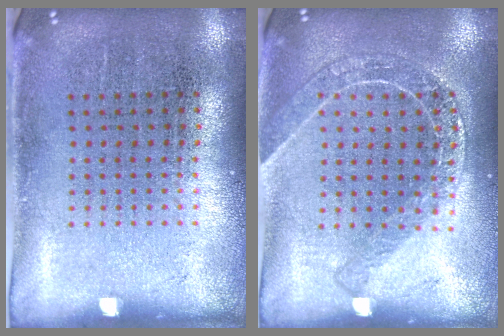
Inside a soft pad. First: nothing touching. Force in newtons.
{"total": 1.6, "press": 1.5, "slide": 0.5}